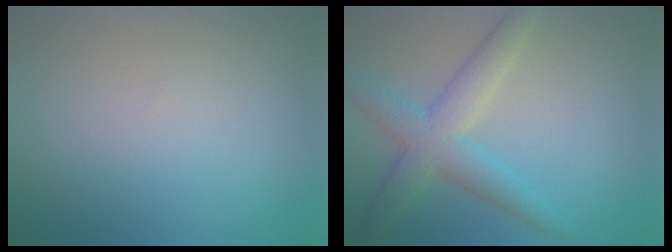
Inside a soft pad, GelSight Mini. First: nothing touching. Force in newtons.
{"total": 4.7, "press": 4.7, "slide": 0.2}